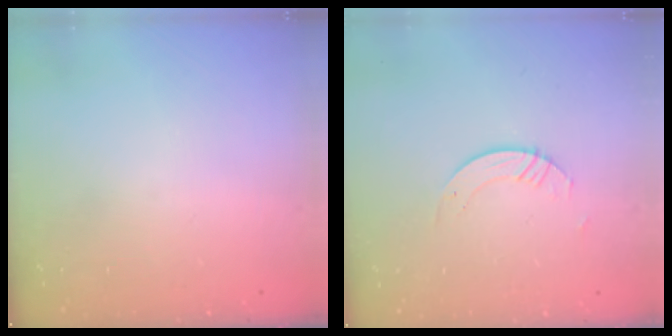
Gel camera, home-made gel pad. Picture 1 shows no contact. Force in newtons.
{"total": 2.2, "press": 2.2, "slide": 0.2}